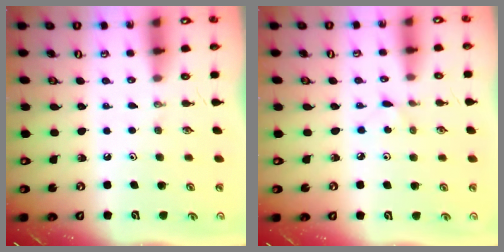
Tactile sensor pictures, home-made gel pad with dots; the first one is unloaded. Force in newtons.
{"total": 2.6, "press": 2.6, "slide": 0.2}